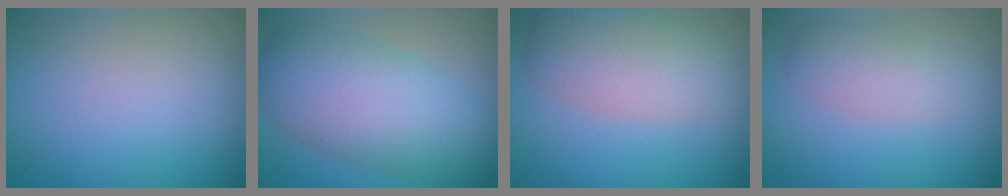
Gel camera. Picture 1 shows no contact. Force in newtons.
{"total": 8.5, "press": 8.5, "slide": 0.3}
{"total": 5.7, "press": 5.7, "slide": 0.2}
{"total": 2.9, "press": 2.9, "slide": 0.1}